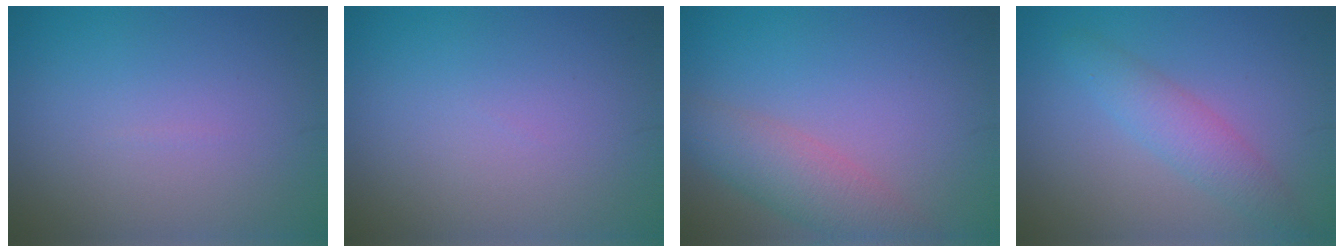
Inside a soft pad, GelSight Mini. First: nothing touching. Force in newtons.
{"total": 0.0}
{"total": 4.2, "press": 4.2, "slide": 0.2}
{"total": 2.9, "press": 2.9, "slide": 0.1}